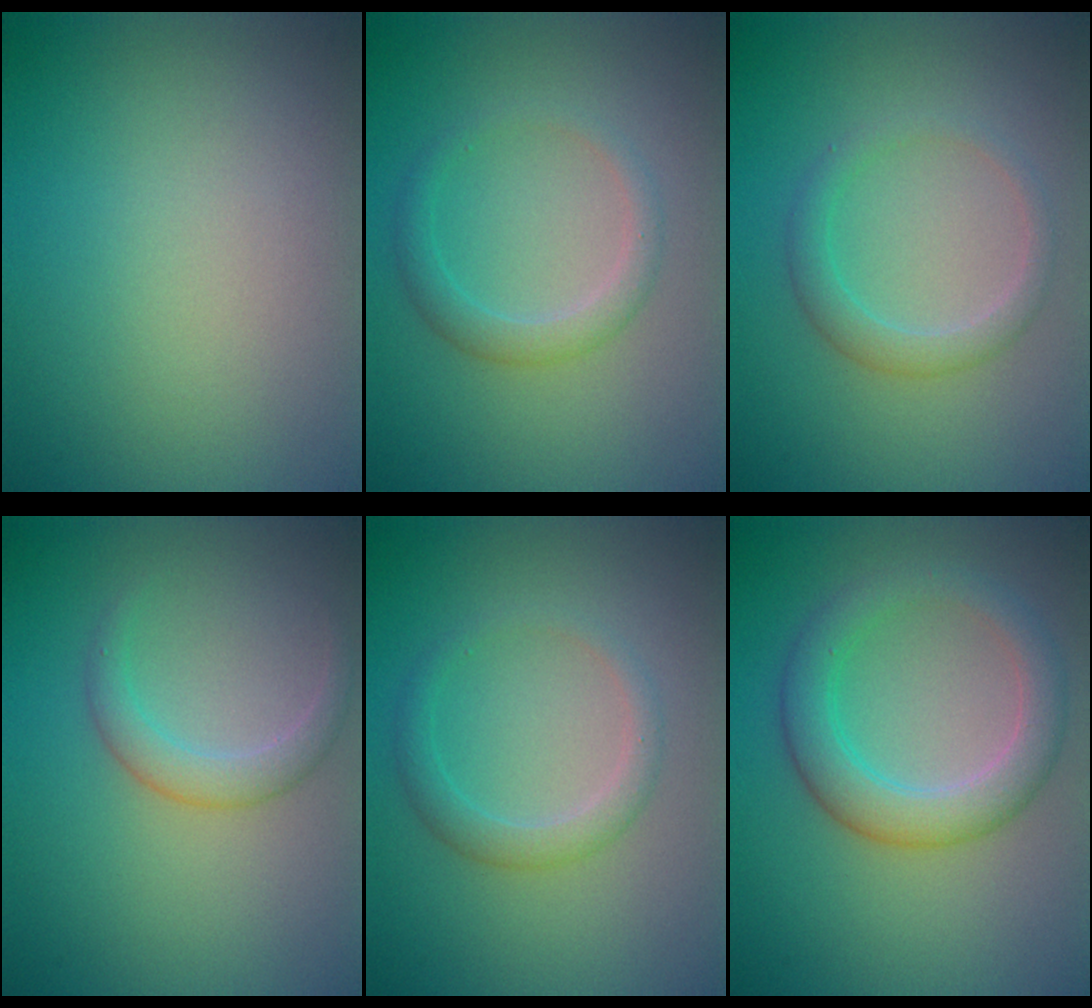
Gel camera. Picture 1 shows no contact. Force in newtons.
{"total": 2.1, "press": 2.1, "slide": 0.1}
{"total": 2.2, "press": 2.2, "slide": 0.1}
{"total": 2.2, "press": 2.1, "slide": 0.1}
{"total": 2.1, "press": 2.1, "slide": 0.1}
{"total": 4.4, "press": 4.4, "slide": 0.1}